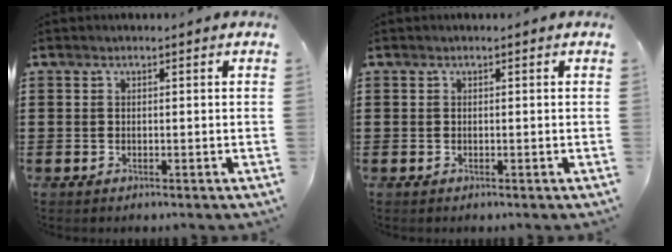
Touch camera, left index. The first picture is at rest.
{"total": 0.0}